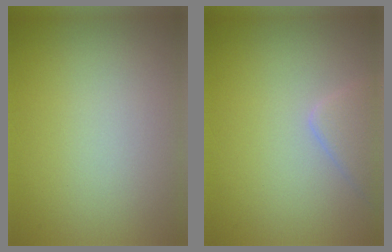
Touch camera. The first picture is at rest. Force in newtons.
{"total": 2.1, "press": 2.1, "slide": 0.2}